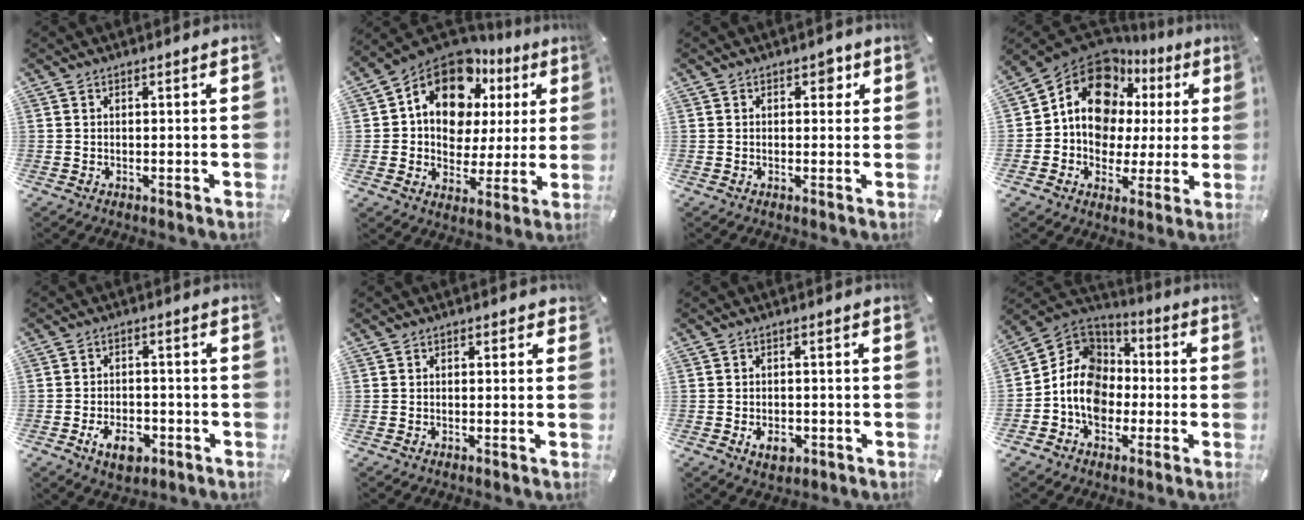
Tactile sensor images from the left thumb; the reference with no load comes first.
{"total": 15.1, "force": [8.0, 10.5, 7.4], "torque": [-0.130, -0.053, 0.144]}
{"total": 2.5, "force": [0.7, 1.7, 1.6], "torque": [-0.011, 0.000, 0.004]}
{"total": 14.9, "force": [6.4, 11.2, 7.3], "torque": [-0.138, -0.048, 0.114]}
{"total": 6.9, "force": [-3.1, 4.4, 4.2], "torque": [-0.082, 0.010, -0.060]}
{"total": 0.8, "force": [0.0, 0.7, 0.4], "torque": [0.001, 0.002, -0.004]}
{"total": 4.5, "force": [-1.6, 3.1, 2.8], "torque": [-0.053, 0.002, -0.033]}
{"total": 12.8, "force": [-2.7, 10.9, 6.1], "torque": [-0.149, 0.010, -0.052]}